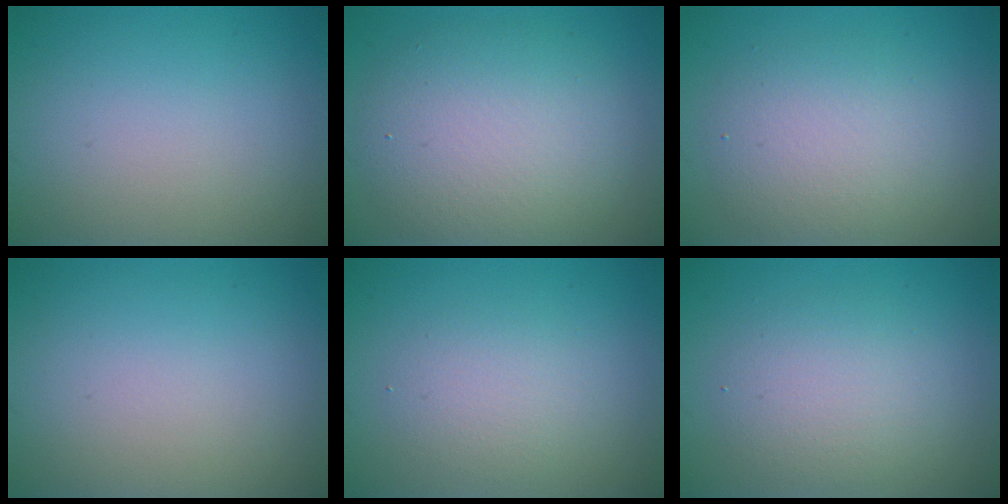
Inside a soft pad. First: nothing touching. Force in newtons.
{"total": 7.5, "press": 7.5, "slide": 0.5}
{"total": 4.5, "press": 4.5, "slide": 0.2}
{"total": 0.0}
{"total": 2.4, "press": 2.4, "slide": 0.2}
{"total": 3.4, "press": 3.4, "slide": 0.2}